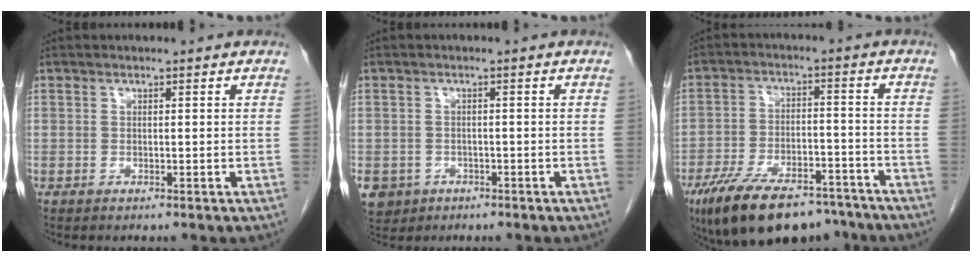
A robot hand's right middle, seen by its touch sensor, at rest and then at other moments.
{"total": 6.5, "force": [-3.2, 5.5, 1.7], "torque": [-0.044, -0.001, -0.046]}
{"total": 17.3, "force": [-13.1, 6.5, 9.3], "torque": [-0.169, 0.002, -0.211]}